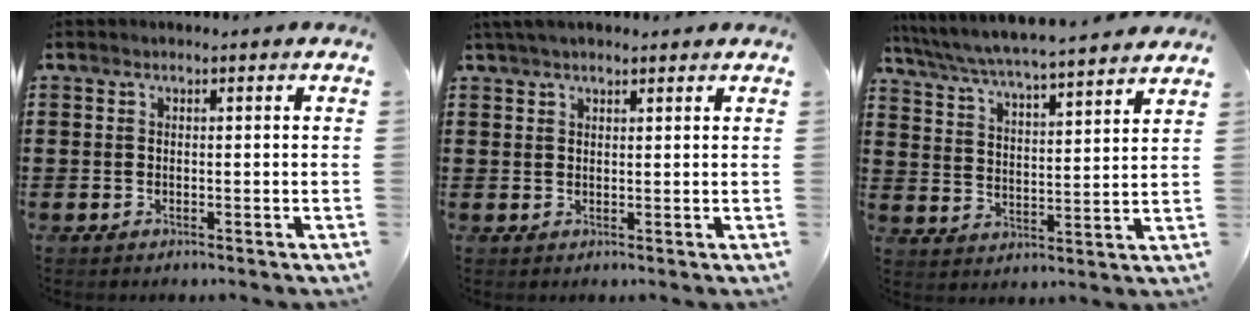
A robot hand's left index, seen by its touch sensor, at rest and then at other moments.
{"total": 2.3, "force": [1.8, 0.6, 1.2], "torque": [-0.027, 0.004, 0.034]}
{"total": 4.6, "force": [4.4, -0.4, 1.4], "torque": [-0.050, -0.037, 0.069]}